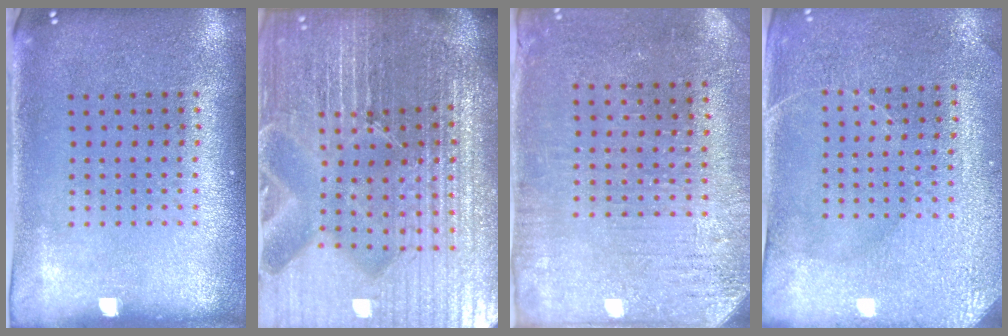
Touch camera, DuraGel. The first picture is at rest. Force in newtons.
{"total": 7.2, "press": 6.2, "slide": 3.5}
{"total": 3.0, "press": 2.8, "slide": 1.2}
{"total": 3.0, "press": 2.9, "slide": 0.6}